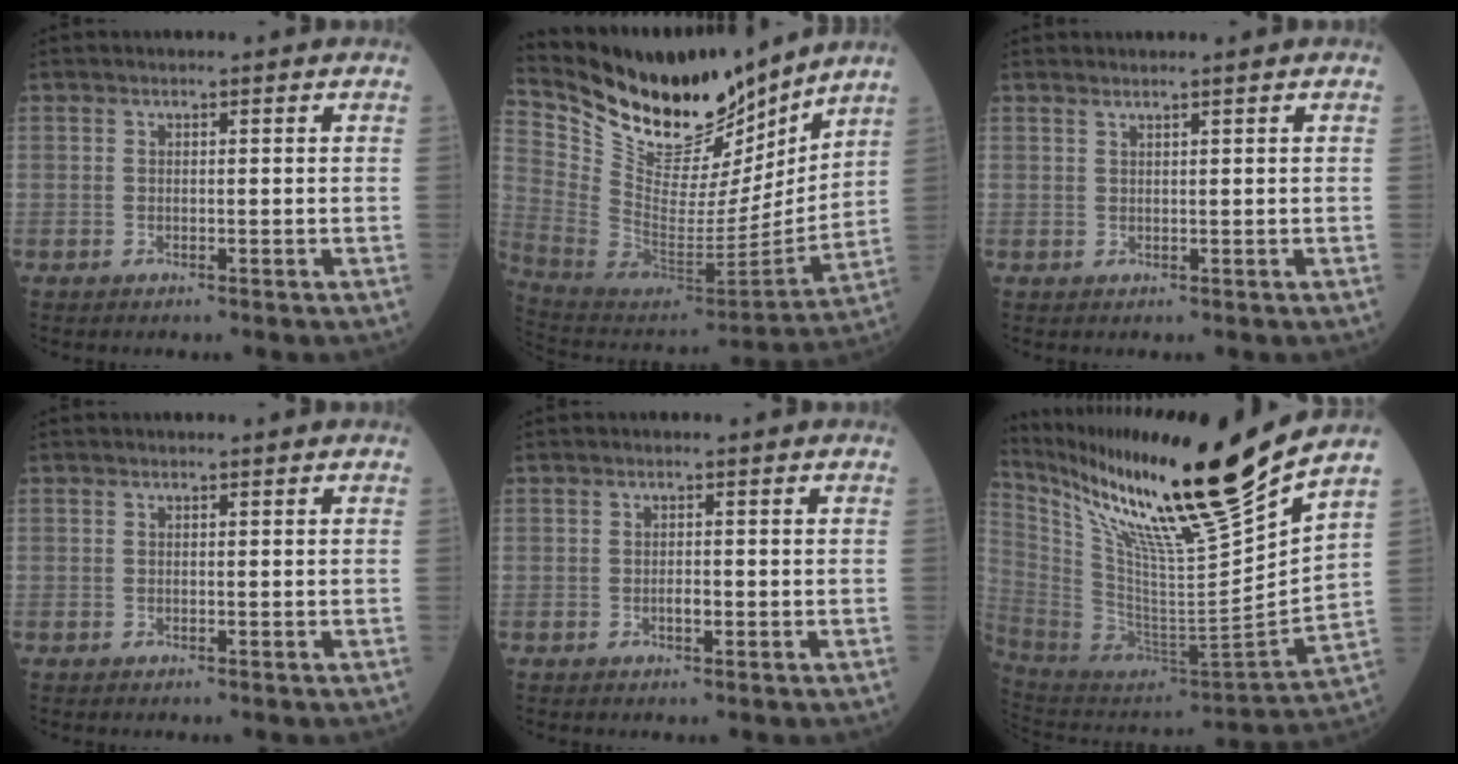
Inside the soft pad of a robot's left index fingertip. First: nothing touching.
{"total": 21.1, "force": [18.0, 6.1, 9.1], "torque": [-0.168, -0.031, 0.320]}
{"total": 1.0, "force": [0.8, -0.3, 0.5], "torque": [-0.016, -0.002, 0.021]}
{"total": 0.0}
{"total": 1.1, "force": [-0.3, 0.4, 0.9], "torque": [-0.017, -0.001, -0.007]}
{"total": 26.2, "force": [19.7, -1.5, 17.3], "torque": [-0.290, -0.056, 0.346]}